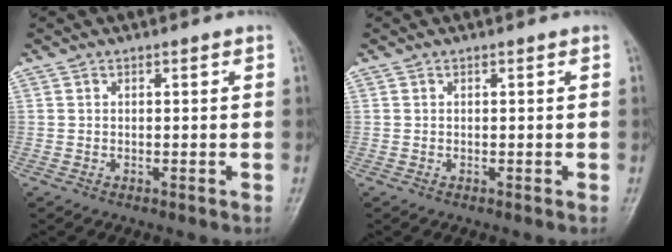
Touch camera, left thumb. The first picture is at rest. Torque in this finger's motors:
{"motor_torque": [0.00, 0.01, 0.00, 0.00, 0.00]}